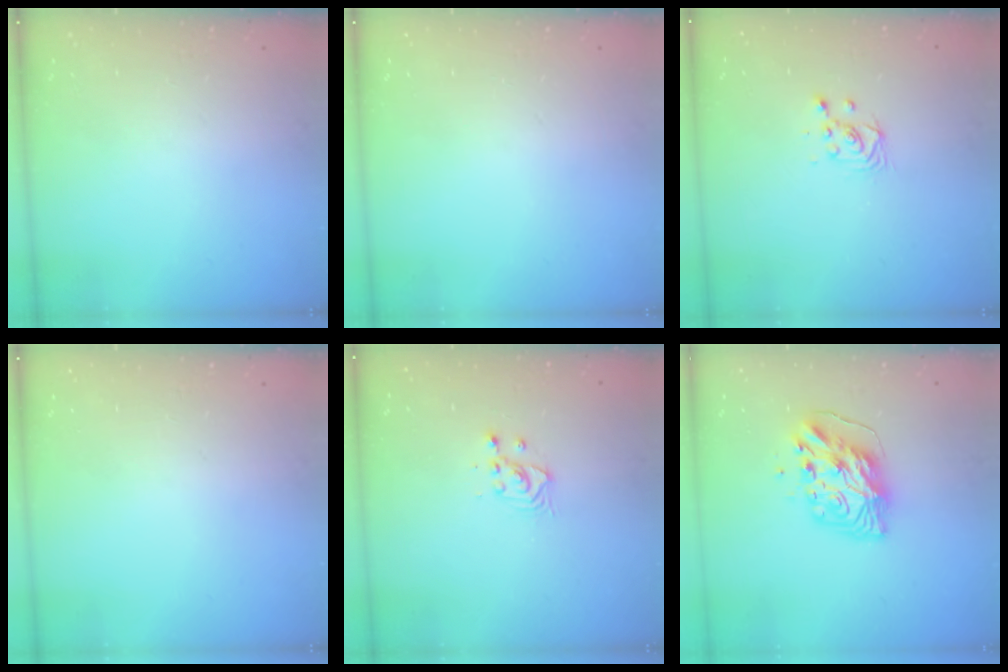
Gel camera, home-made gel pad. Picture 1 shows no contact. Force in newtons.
{"total": 0.0}
{"total": 3.3, "press": 3.2, "slide": 0.6}
{"total": 0.0}
{"total": 3.7, "press": 3.7, "slide": 0.3}
{"total": 9.7, "press": 9.6, "slide": 1.3}